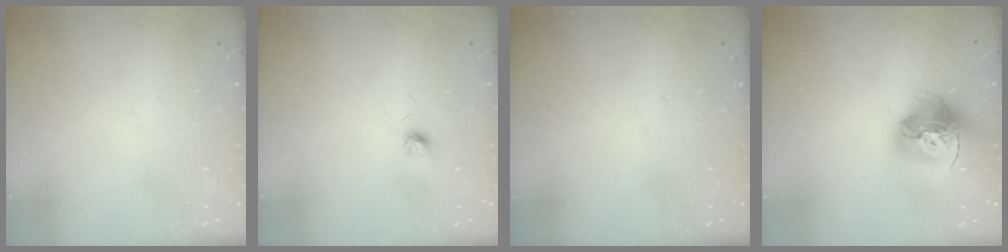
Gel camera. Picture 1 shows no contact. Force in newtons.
{"total": 4.1, "press": 4.0, "slide": 0.6}
{"total": 0.0}
{"total": 17.4, "press": 17.3, "slide": 1.7}